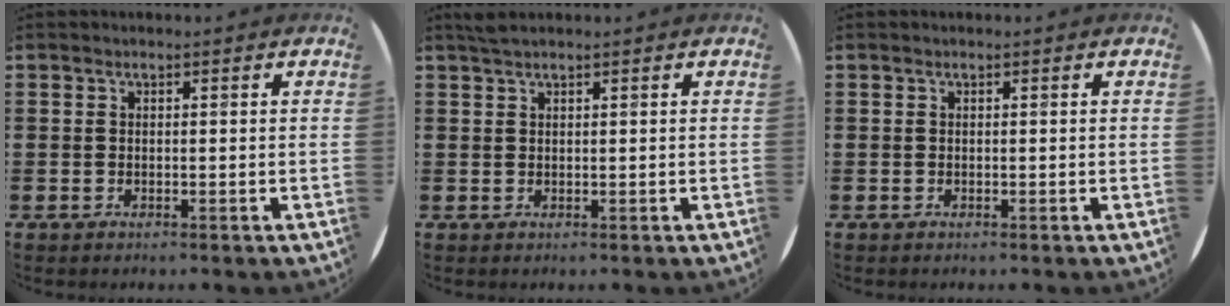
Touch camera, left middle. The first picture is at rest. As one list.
[{"total": 1.1, "force": [1.0, -0.1, 0.5], "torque": [-0.010, 0.002, 0.018]}, {"total": 0.0}]